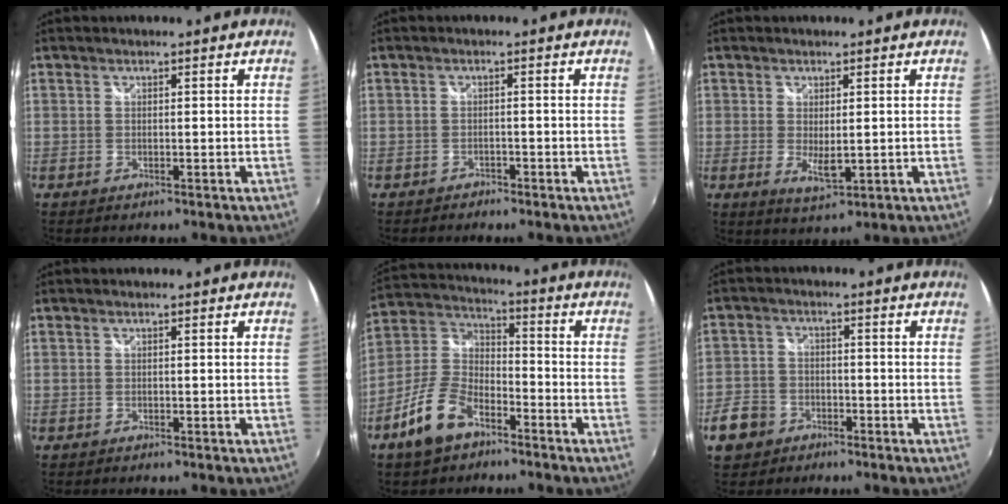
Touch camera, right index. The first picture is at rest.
{"total": 1.7, "force": [-1.5, 0.8, 0.2], "torque": [-0.008, -0.004, -0.026]}
{"total": 3.8, "force": [-0.3, 1.5, 3.5], "torque": [-0.058, -0.010, 0.002]}
{"total": 0.0}
{"total": 11.8, "force": [-7.2, 6.1, 7.1], "torque": [-0.159, 0.012, -0.134]}
{"total": 7.5, "force": [-4.0, 5.9, 2.2], "torque": [-0.064, 0.016, -0.072]}